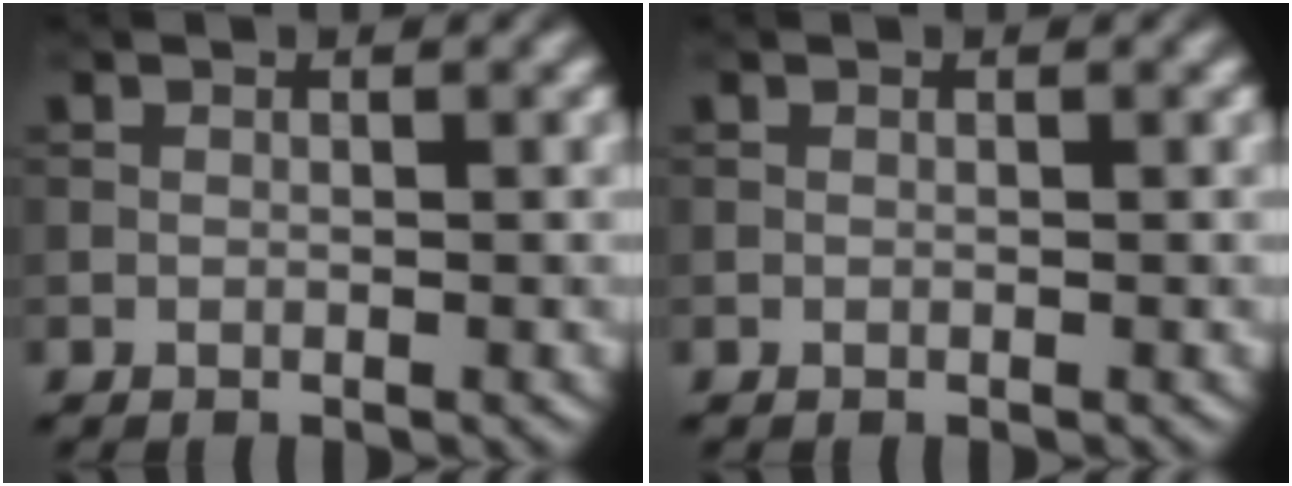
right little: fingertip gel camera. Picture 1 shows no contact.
{"total": 0.0}